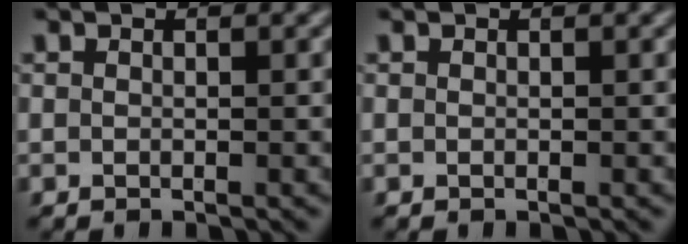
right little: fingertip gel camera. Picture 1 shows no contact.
{"total": 0.0}